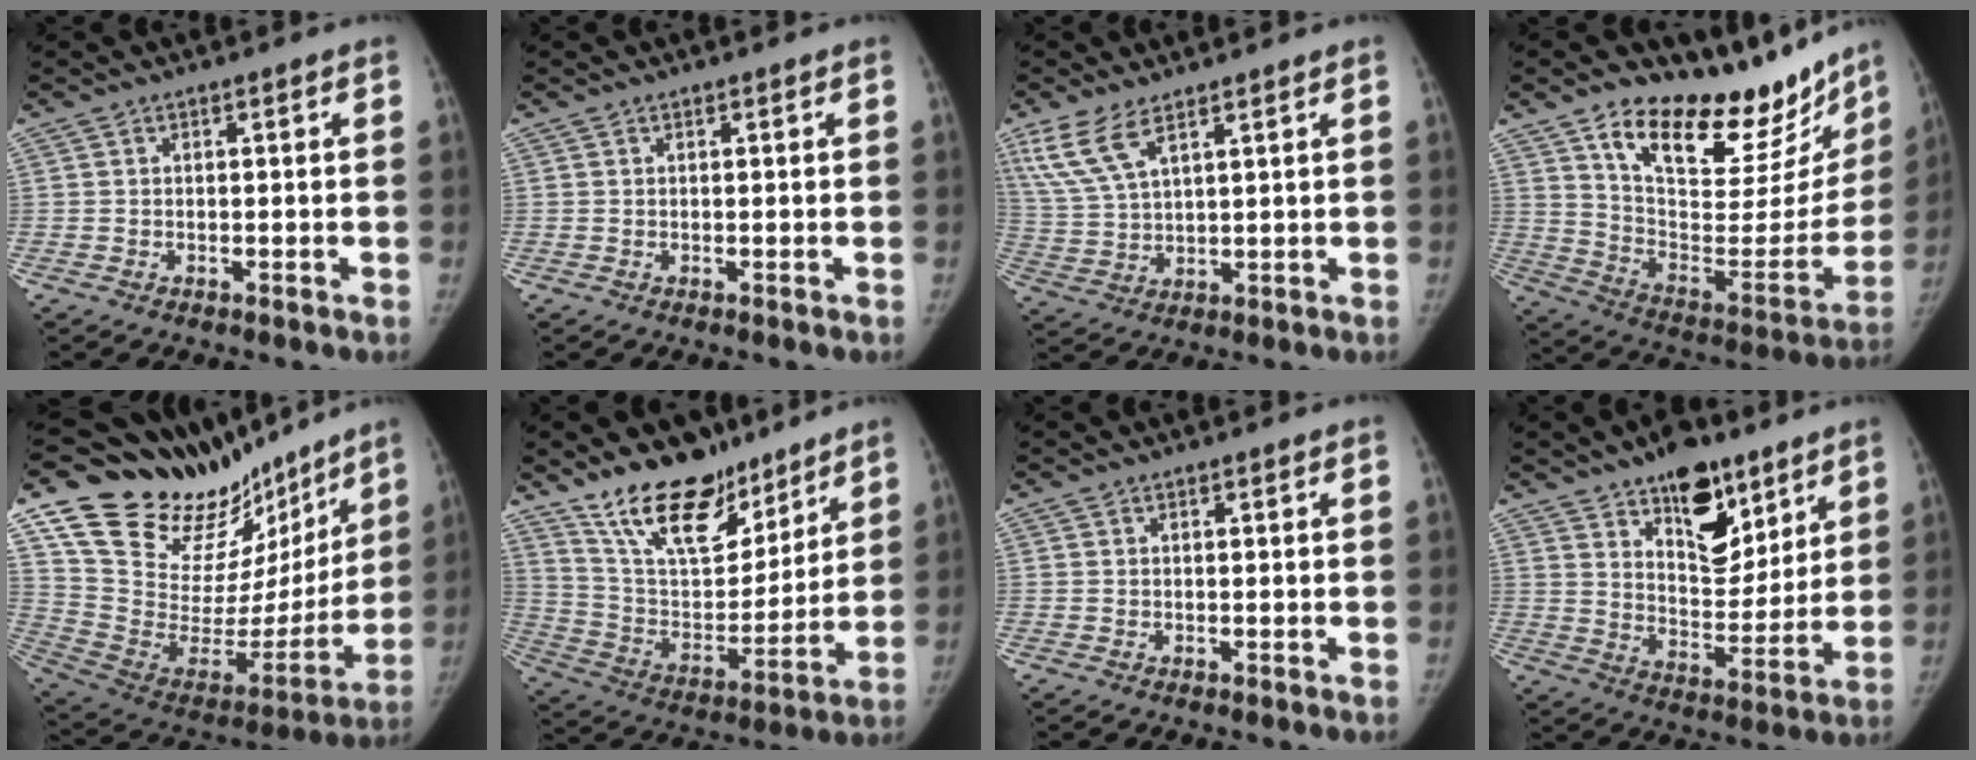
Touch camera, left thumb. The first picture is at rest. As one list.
[{"total": 0.0}, {"total": 8.8, "force": [5.7, 3.2, 5.9], "torque": [-0.133, -0.013, 0.126]}, {"total": 26.7, "force": [20.1, 11.4, 13.3], "torque": [-0.148, -0.103, 0.309]}, {"total": 28.7, "force": [22.5, 13.2, 11.9], "torque": [-0.150, -0.106, 0.362]}, {"total": 19.4, "force": [14.2, 9.2, 9.6], "torque": [-0.113, -0.085, 0.250]}, {"total": 0.0}, {"total": 15.8, "force": [10.0, 7.9, 9.3], "torque": [-0.086, -0.065, 0.160]}]